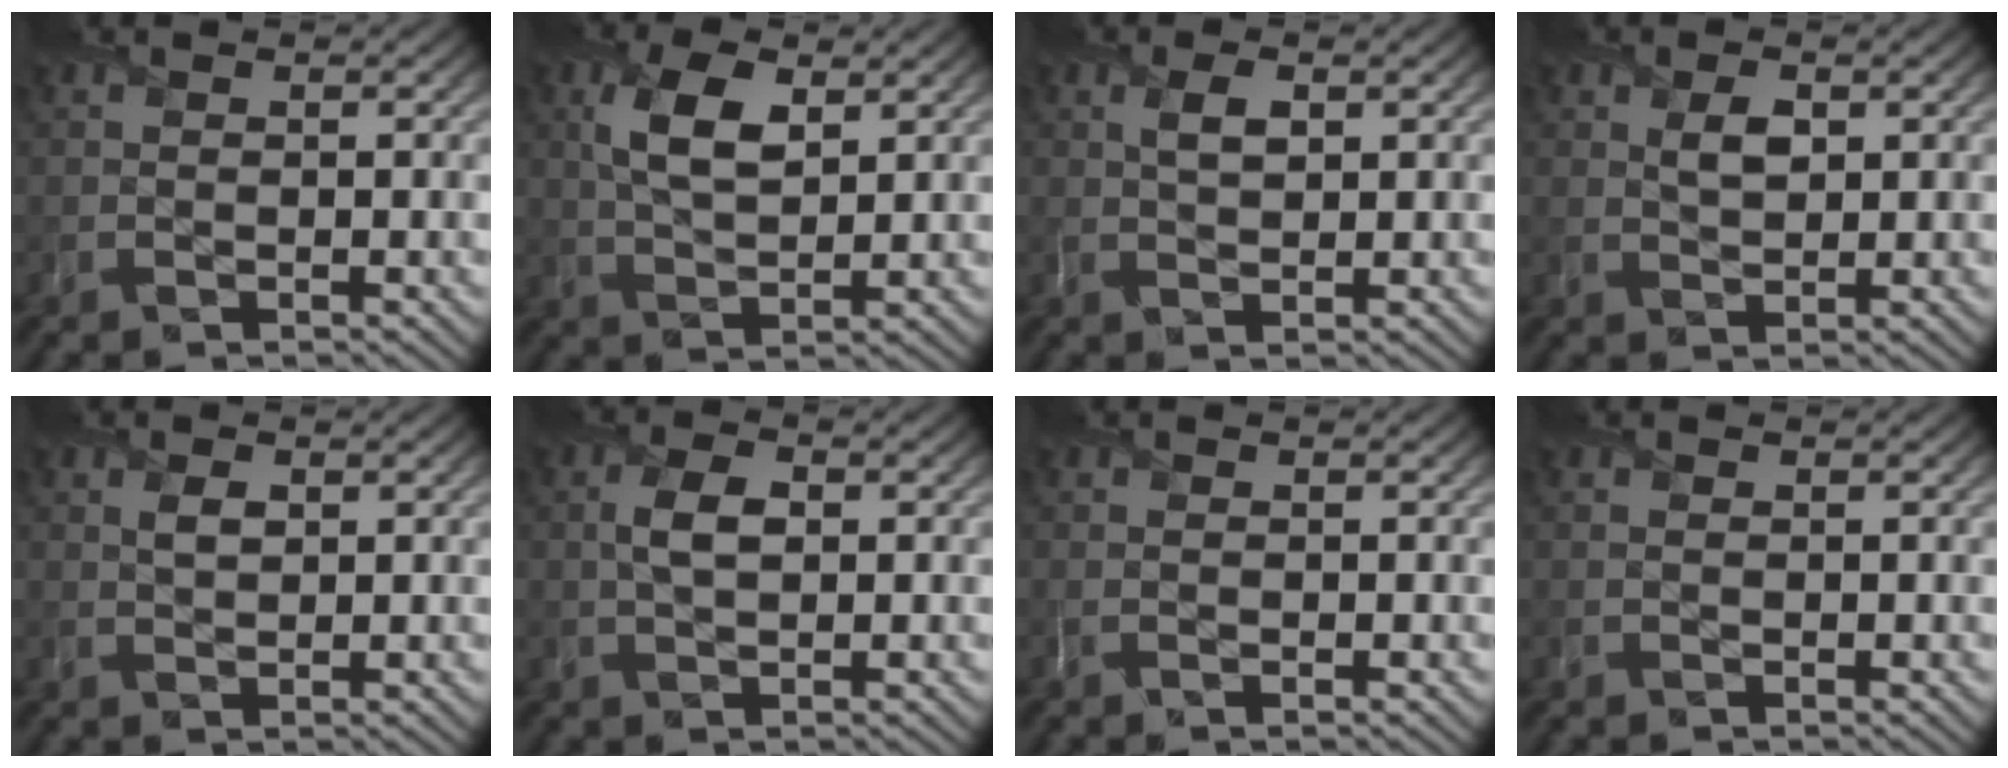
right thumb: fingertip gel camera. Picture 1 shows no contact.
{"total": 6.2, "force": [2.2, 3.0, 4.9], "torque": [-0.113, 0.002, 0.043]}
{"total": 2.1, "force": [1.3, 0.8, 1.4], "torque": [-0.026, 0.002, 0.026]}
{"total": 2.4, "force": [1.0, 1.4, 1.7], "torque": [-0.034, -0.003, 0.018]}
{"total": 1.6, "force": [0.7, 1.0, 1.0], "torque": [-0.021, -0.001, 0.014]}
{"total": 3.2, "force": [0.5, 1.8, 2.6], "torque": [-0.059, 0.003, 0.005]}
{"total": 0.0}
{"total": 0.0}